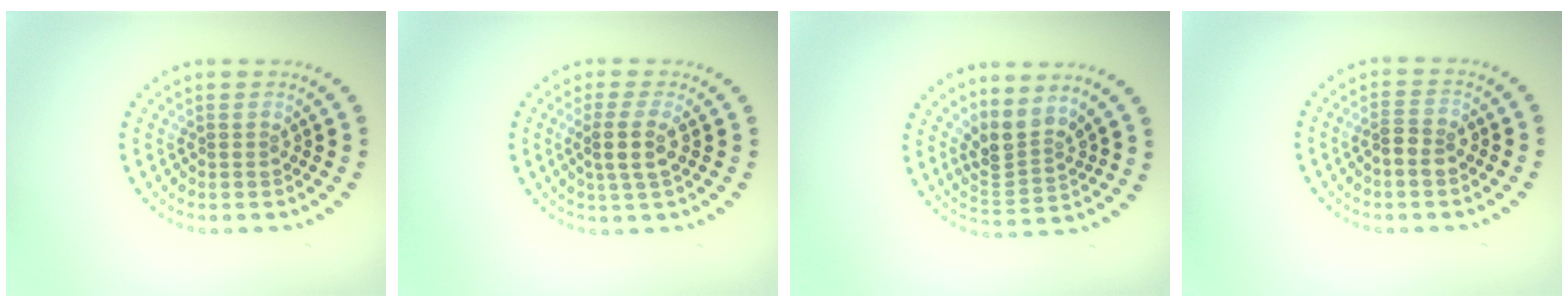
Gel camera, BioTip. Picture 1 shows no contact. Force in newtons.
{"total": 2.6, "press": 2.1, "slide": 1.5}
{"total": 3.1, "press": 2.2, "slide": 2.3}
{"total": 2.1, "press": 2.0, "slide": 0.5}